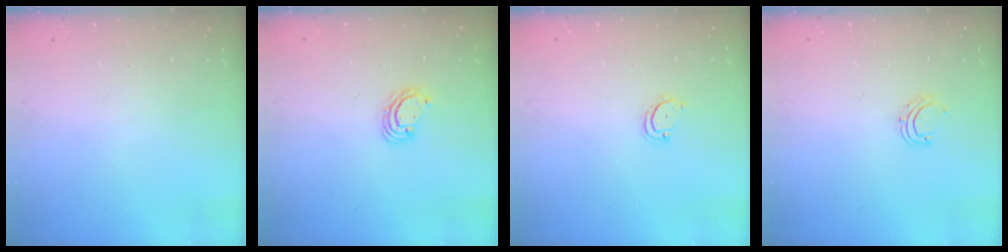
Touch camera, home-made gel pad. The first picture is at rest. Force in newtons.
{"total": 3.8, "press": 3.8, "slide": 0.1}
{"total": 2.8, "press": 2.8, "slide": 0.3}
{"total": 4.6, "press": 4.5, "slide": 0.5}